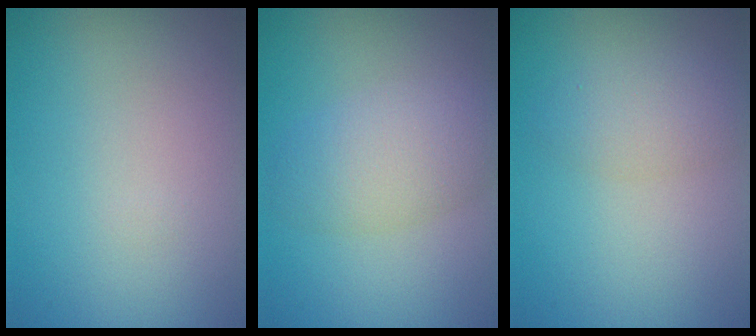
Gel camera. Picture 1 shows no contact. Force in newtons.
{"total": 4.0, "press": 4.0, "slide": 0.2}
{"total": 2.3, "press": 2.3, "slide": 0.1}